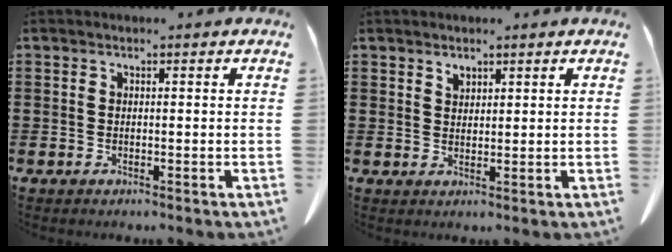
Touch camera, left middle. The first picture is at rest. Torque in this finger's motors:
{"motor_torque": [0.09, 0.09, 0.00, 0.00]}